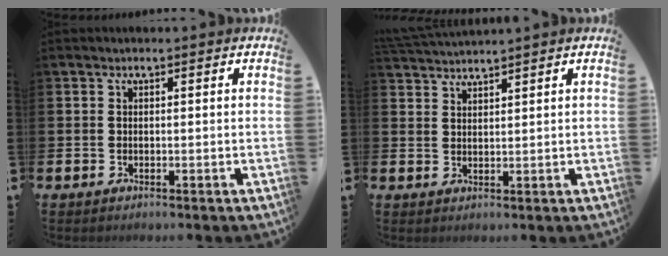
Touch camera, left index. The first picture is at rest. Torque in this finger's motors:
{"motor_torque": [0.43, -0.61, -0.01, 0.01]}